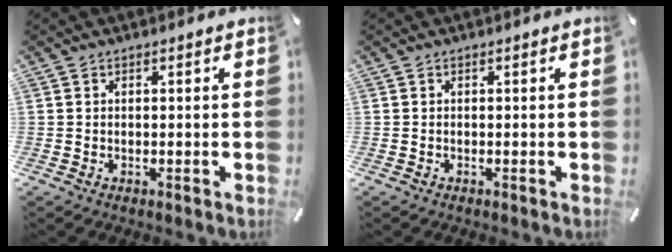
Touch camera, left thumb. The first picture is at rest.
{"total": 0.0}